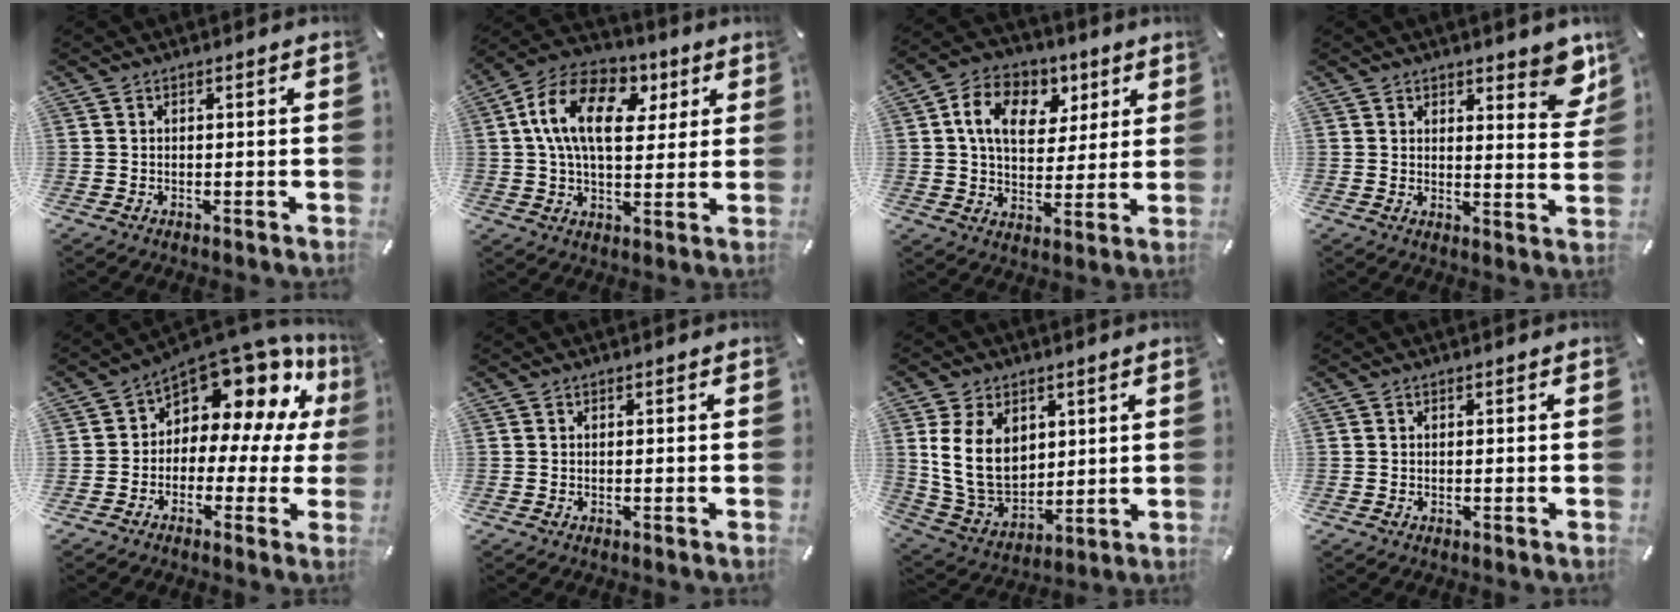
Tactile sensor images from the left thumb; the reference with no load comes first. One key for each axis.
{"total": 16.8, "fx": 4.8, "fy": 10.8, "fz": 12.0, "tx": -0.218, "ty": -0.004, "tz": 0.081}
{"total": 12.6, "fx": 5.0, "fy": 9.4, "fz": 6.7, "tx": -0.104, "ty": -0.011, "tz": 0.089}
{"total": 7.6, "fx": 5.4, "fy": 3.3, "fz": 4.2, "tx": -0.031, "ty": -0.039, "tz": 0.090}
{"total": 13.6, "fx": 8.3, "fy": 7.6, "fz": 7.6, "tx": -0.122, "ty": -0.078, "tz": 0.143}
{"total": 0.0}
{"total": 13.5, "fx": 3.8, "fy": 10.4, "fz": 7.7, "tx": -0.165, "ty": -0.014, "tz": 0.072}
{"total": 0.0}